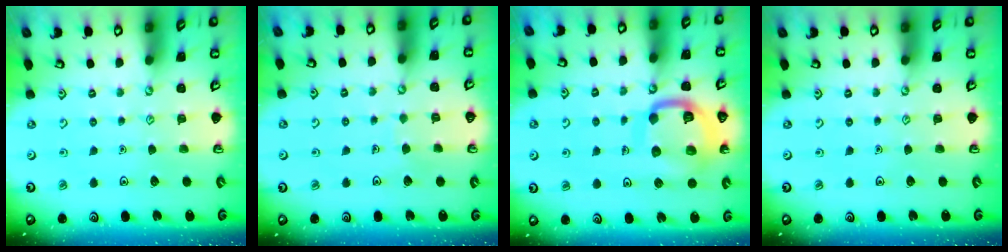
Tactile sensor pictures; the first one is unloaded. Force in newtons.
{"total": 2.2, "press": 2.2, "slide": 0.1}
{"total": 15.0, "press": 14.9, "slide": 1.6}
{"total": 0.0}